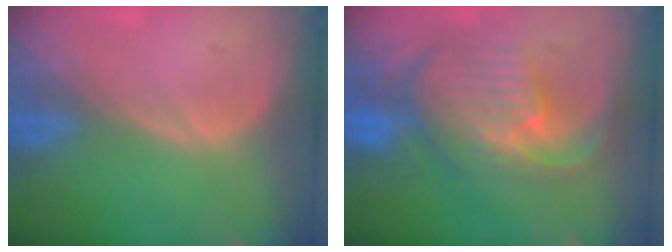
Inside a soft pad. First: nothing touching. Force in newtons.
{"total": 11.1, "press": 9.7, "slide": 5.3}